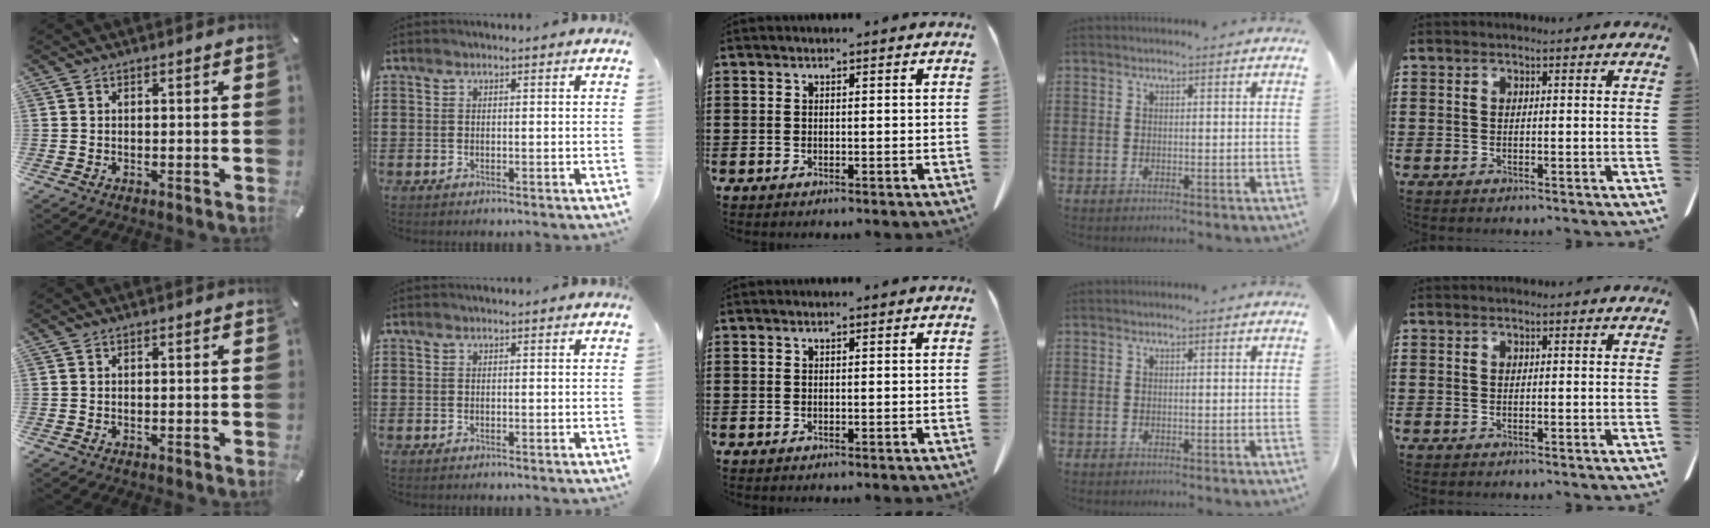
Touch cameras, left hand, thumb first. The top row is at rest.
{}